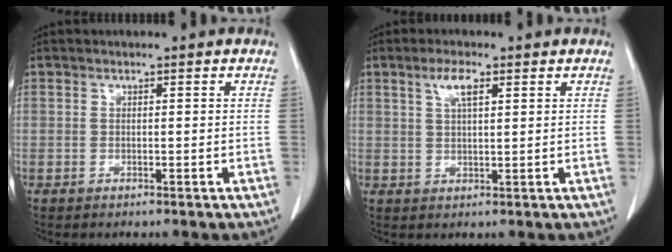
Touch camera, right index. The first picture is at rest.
{"total": 3.6, "force": [1.8, 0.9, 3.0], "torque": [-0.063, 0.006, 0.035]}